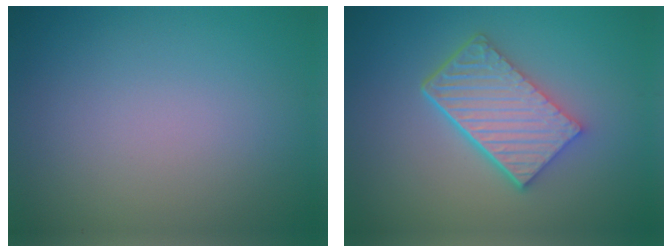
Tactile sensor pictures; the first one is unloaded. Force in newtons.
{"total": 6.2, "press": 4.5, "slide": 4.3}